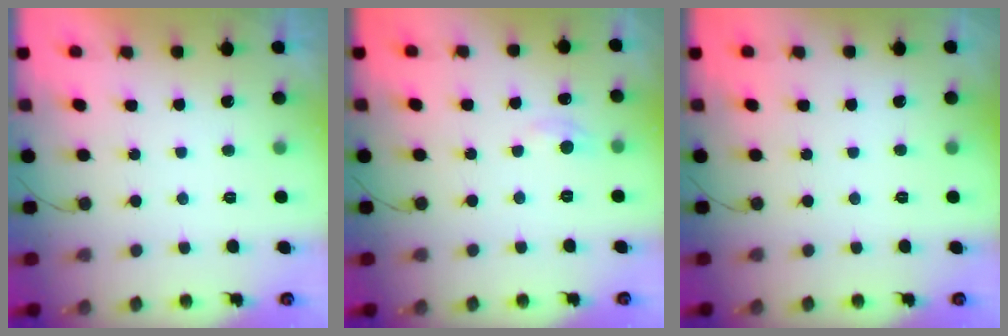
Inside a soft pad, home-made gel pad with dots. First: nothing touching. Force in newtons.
{"total": 3.7, "press": 3.6, "slide": 0.6}
{"total": 0.0}